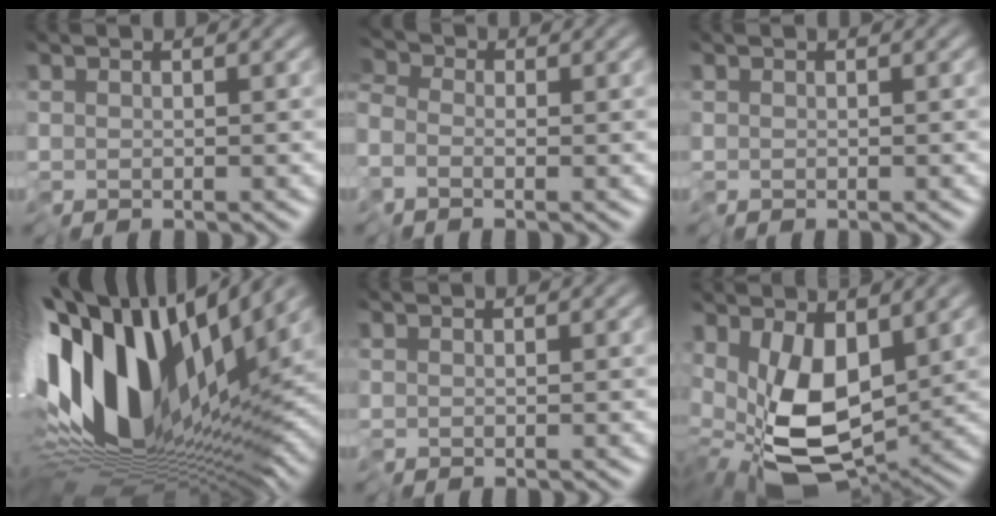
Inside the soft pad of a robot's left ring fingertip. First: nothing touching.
{"total": 2.9, "force": [-1.6, 2.2, 1.1], "torque": [-0.027, -0.002, -0.037]}
{"total": 0.0}
{"total": 16.9, "force": [2.7, 7.5, 14.9], "torque": [-0.285, 0.008, 0.035]}
{"total": 0.0}
{"total": 10.2, "force": [-0.4, 5.2, 8.8], "torque": [-0.176, -0.027, -0.011]}